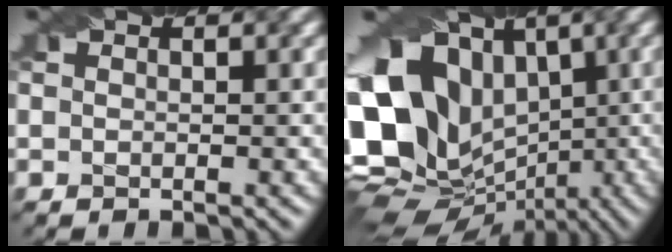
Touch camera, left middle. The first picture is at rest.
{"total": 16.2, "force": [1.6, 12.7, 10.0], "torque": [-0.191, 0.008, 0.050]}